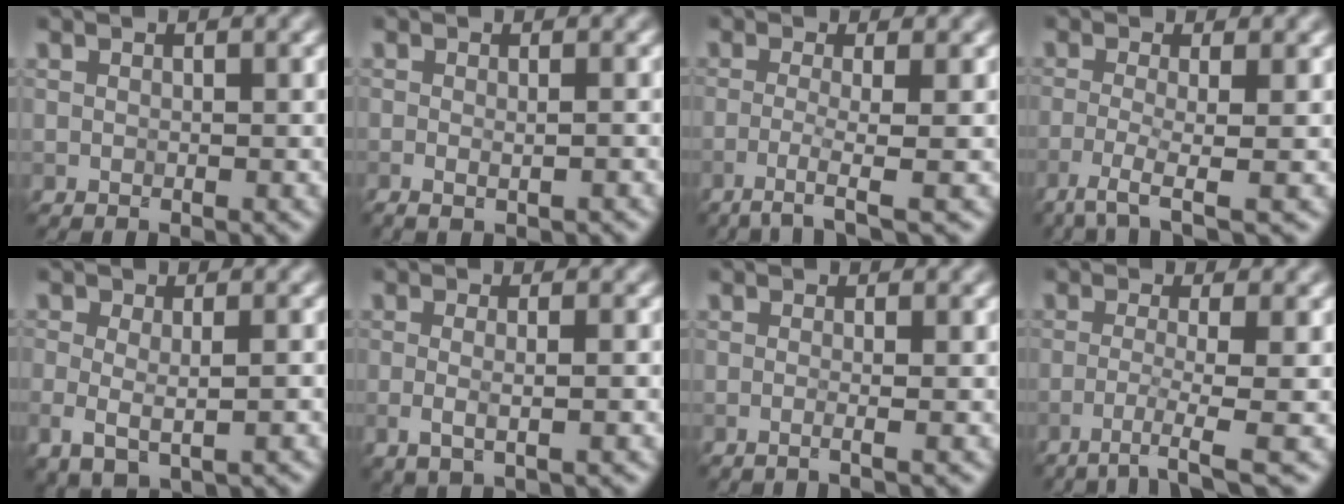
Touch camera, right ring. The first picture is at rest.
{"total": 1.6, "force": [-0.4, 0.6, 1.4], "torque": [-0.019, 0.000, -0.005]}
{"total": 3.2, "force": [-1.4, 0.4, 2.8], "torque": [-0.048, -0.001, -0.043]}
{"total": 4.0, "force": [-2.0, 0.8, 3.4], "torque": [-0.063, -0.006, -0.053]}
{"total": 3.5, "force": [-0.6, 2.1, 2.8], "torque": [-0.054, -0.010, -0.007]}
{"total": 3.0, "force": [-0.2, 1.1, 2.7], "torque": [-0.040, -0.007, -0.006]}
{"total": 2.1, "force": [0.0, 1.0, 1.8], "torque": [-0.005, -0.007, -0.027]}
{"total": 3.5, "force": [-1.5, 0.4, 3.1], "torque": [-0.051, -0.001, -0.041]}